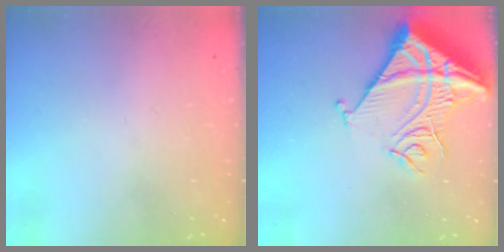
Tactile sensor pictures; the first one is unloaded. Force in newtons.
{"total": 16.8, "press": 16.6, "slide": 2.1}